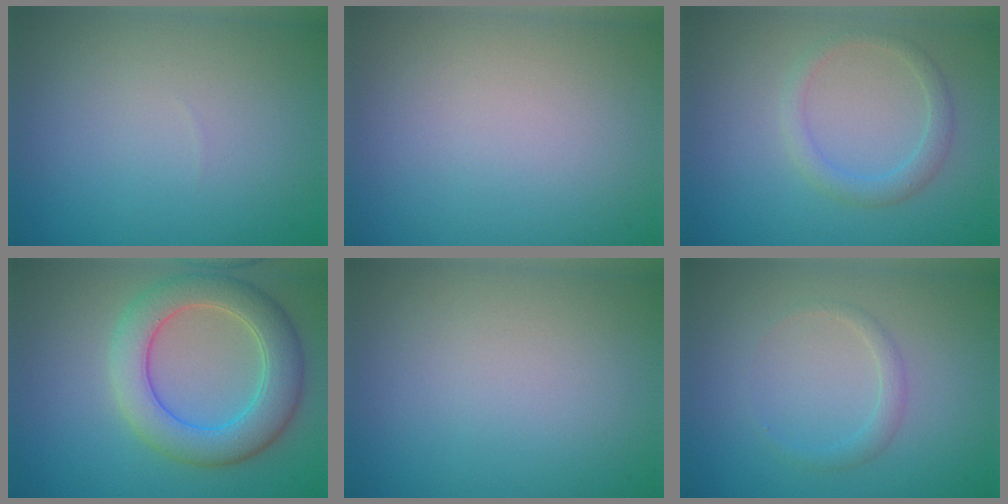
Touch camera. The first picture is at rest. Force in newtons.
{"total": 0.0}
{"total": 1.9, "press": 1.9, "slide": 0.1}
{"total": 6.3, "press": 6.3, "slide": 0.4}
{"total": 0.0}
{"total": 1.2, "press": 1.2, "slide": 0.1}